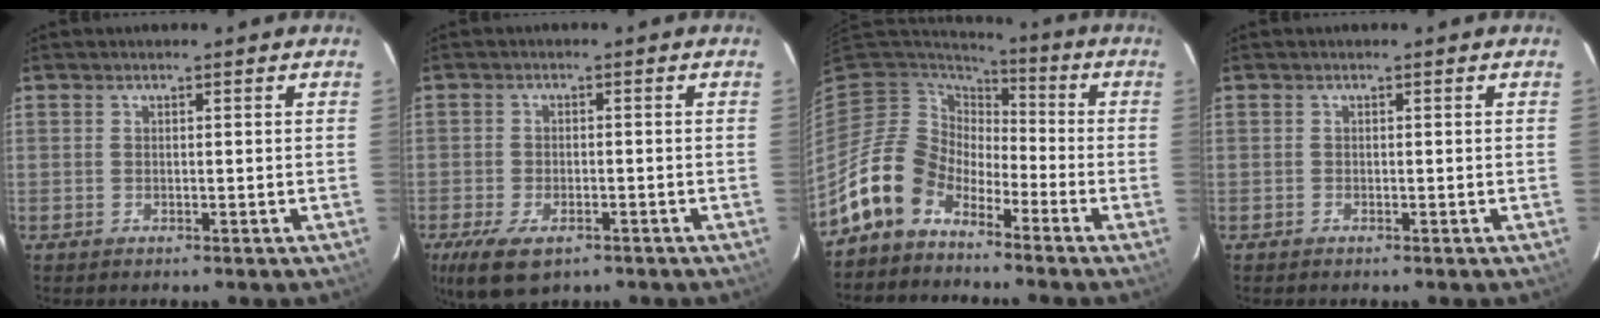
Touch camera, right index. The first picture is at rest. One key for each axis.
{"total": 8.8, "fx": -5.3, "fy": 4.2, "fz": 5.6, "tx": -0.133, "ty": -0.030, "tz": -0.091}
{"total": 12.8, "fx": -9.6, "fy": 7.5, "fz": 4.0, "tx": -0.080, "ty": 0.031, "tz": -0.187}
{"total": 0.0}